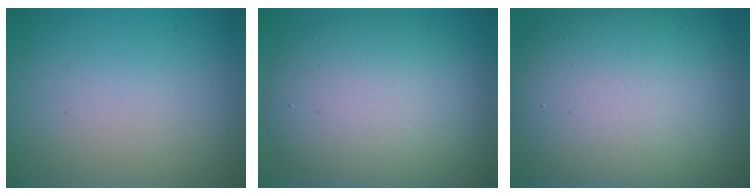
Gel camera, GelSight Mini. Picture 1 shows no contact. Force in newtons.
{"total": 9.2, "press": 9.2, "slide": 0.4}
{"total": 14.9, "press": 14.9, "slide": 0.8}